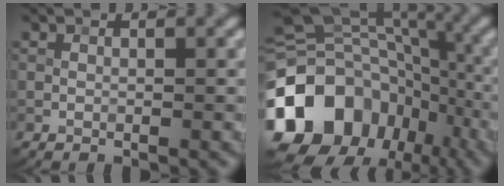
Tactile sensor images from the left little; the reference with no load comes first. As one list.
[{"total": 18.7, "force": [-8.5, 14.3, 8.4], "torque": [-0.203, 0.002, -0.140]}]